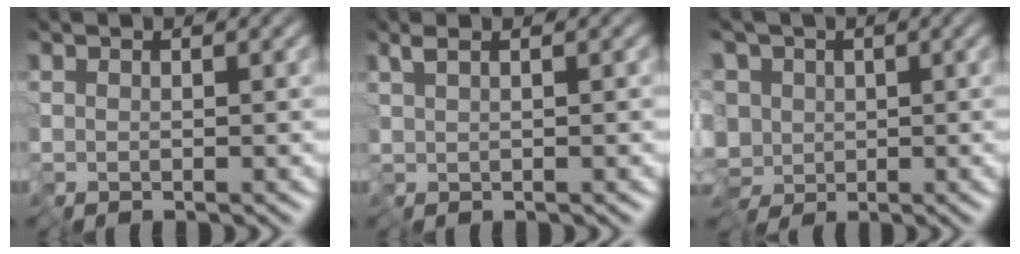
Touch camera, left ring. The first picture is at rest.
{"total": 1.0, "force": [0.2, 0.2, 0.9], "torque": [-0.022, 0.000, 0.006]}
{"total": 7.6, "force": [-2.1, 5.9, 4.2], "torque": [-0.056, -0.011, -0.049]}